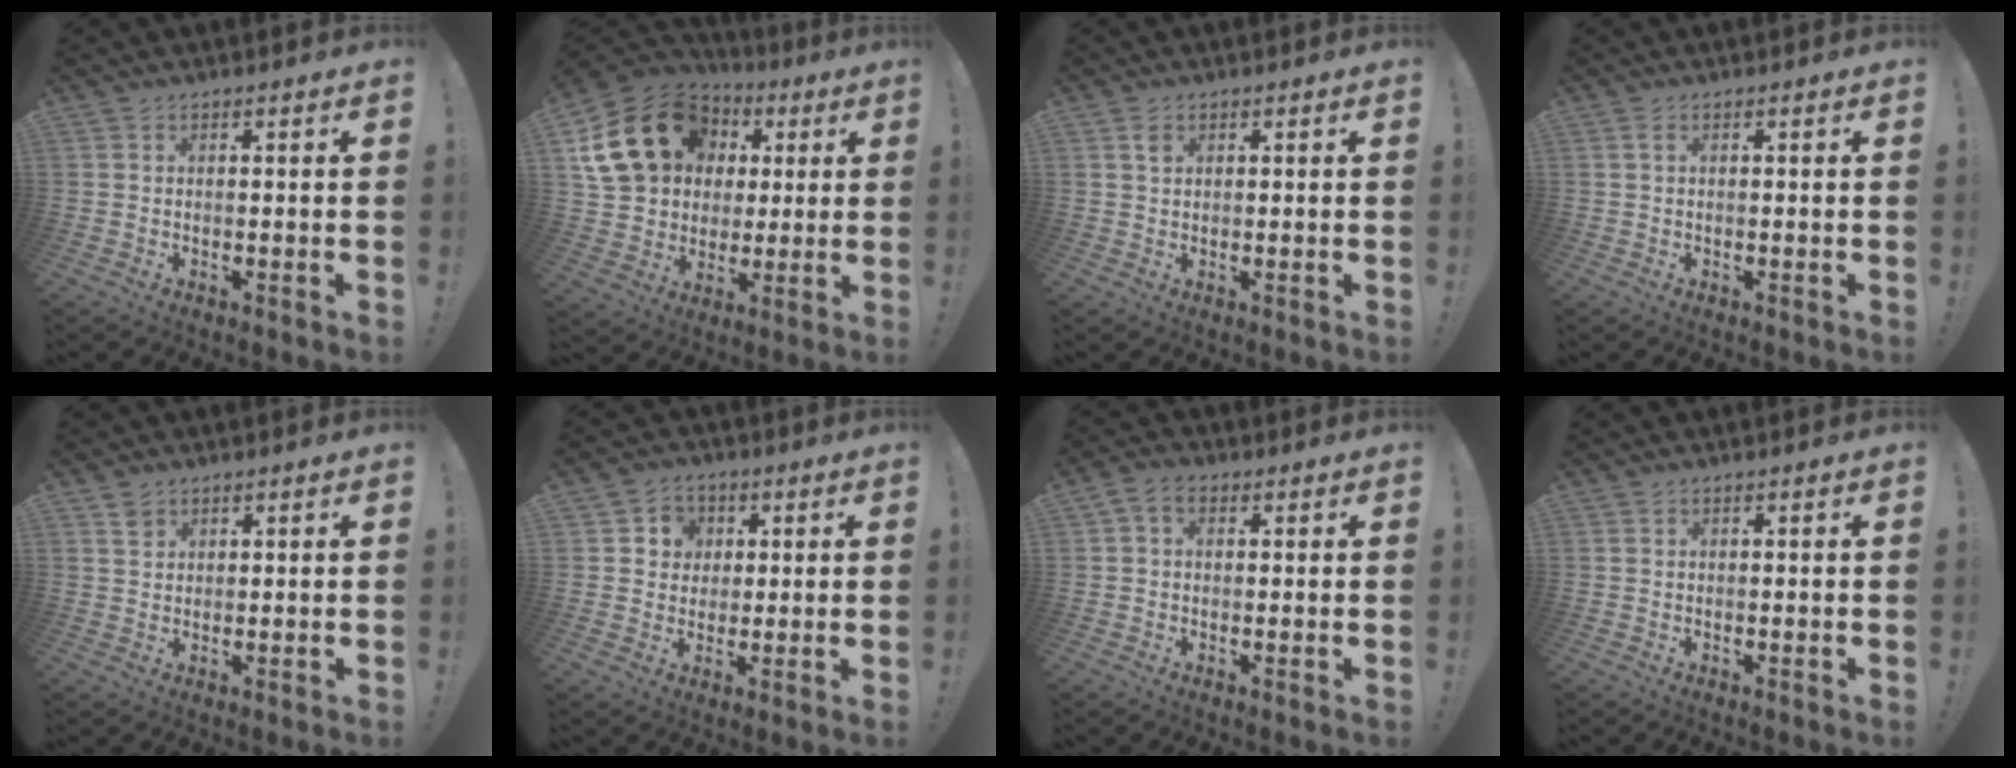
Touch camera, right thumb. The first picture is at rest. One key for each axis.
{"total": 22.3, "fx": 7.3, "fy": 17.5, "fz": 11.6, "tx": -0.185, "ty": -0.015, "tz": 0.166}
{"total": 1.9, "fx": 1.1, "fy": 1.2, "fz": 1.1, "tx": -0.007, "ty": -0.005, "tz": 0.016}
{"total": 1.0, "fx": 0.3, "fy": 0.1, "fz": 1.0, "tx": -0.020, "ty": 0.001, "tz": 0.004}
{"total": 2.2, "fx": 1.5, "fy": 1.6, "fz": 0.6, "tx": 0.003, "ty": -0.008, "tz": 0.026}
{"total": 5.9, "fx": 1.1, "fy": 5.7, "fz": 1.0, "tx": -0.015, "ty": -0.006, "tz": 0.021}
{"total": 4.0, "fx": 1.1, "fy": 2.7, "fz": 2.7, "tx": -0.047, "ty": 0.004, "tz": 0.021}
{"total": 0.0}